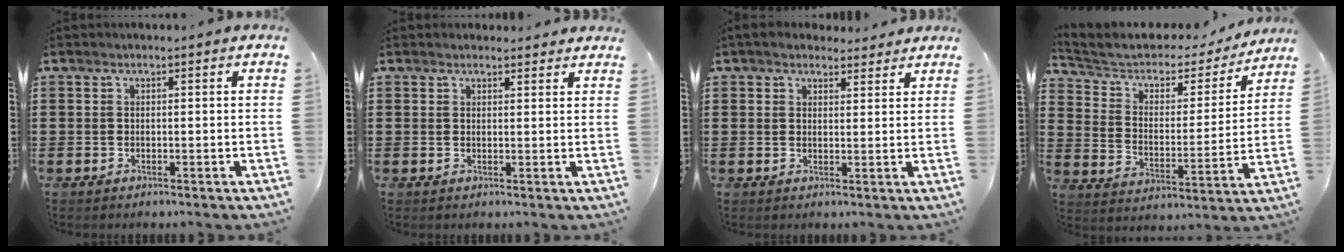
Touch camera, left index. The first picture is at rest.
{"total": 1.6, "force": [1.6, 0.4, 0.2], "torque": [-0.007, 0.003, 0.031]}
{"total": 3.3, "force": [3.0, 1.2, 0.7], "torque": [-0.021, -0.005, 0.056]}
{"total": 4.6, "force": [3.2, 2.8, 1.8], "torque": [-0.059, -0.022, 0.048]}